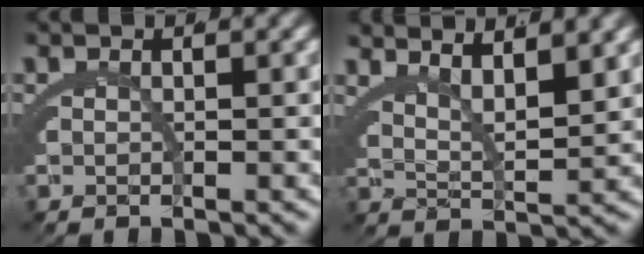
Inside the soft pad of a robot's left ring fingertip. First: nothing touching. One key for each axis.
{"total": 5.3, "fx": 3.6, "fy": 2.0, "fz": 3.3, "tx": -0.052, "ty": 0.003, "tz": 0.054}